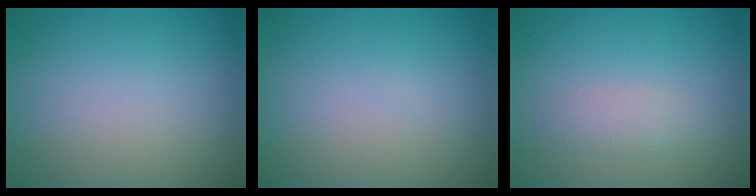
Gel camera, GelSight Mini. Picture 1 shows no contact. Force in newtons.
{"total": 0.0}
{"total": 1.6, "press": 1.6, "slide": 0.2}